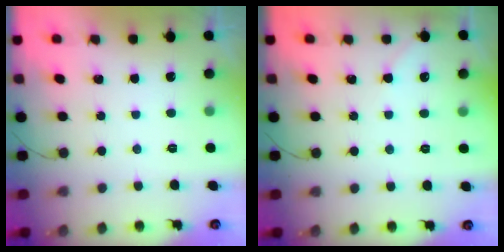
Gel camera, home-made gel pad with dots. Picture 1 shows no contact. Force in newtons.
{"total": 2.2, "press": 2.1, "slide": 0.3}